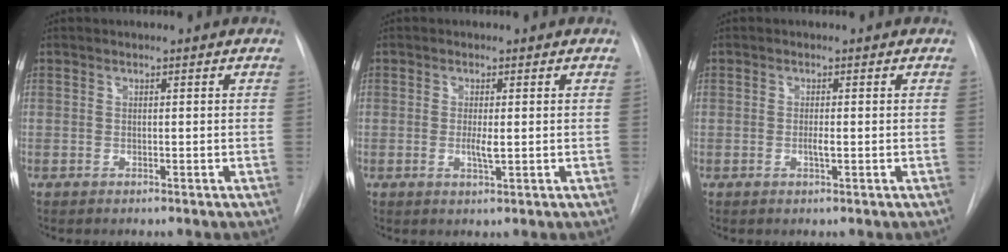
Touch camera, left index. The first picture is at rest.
{"total": 2.1, "force": [-0.1, 0.4, 2.0], "torque": [-0.040, -0.004, -0.003]}
{"total": 1.2, "force": [-0.3, 0.1, 1.1], "torque": [-0.022, -0.001, -0.006]}